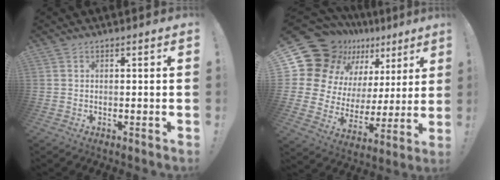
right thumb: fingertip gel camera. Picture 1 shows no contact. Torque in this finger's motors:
{"motor_torque": [1.59, 2.01, 0.38, 0.14, 0.01]}